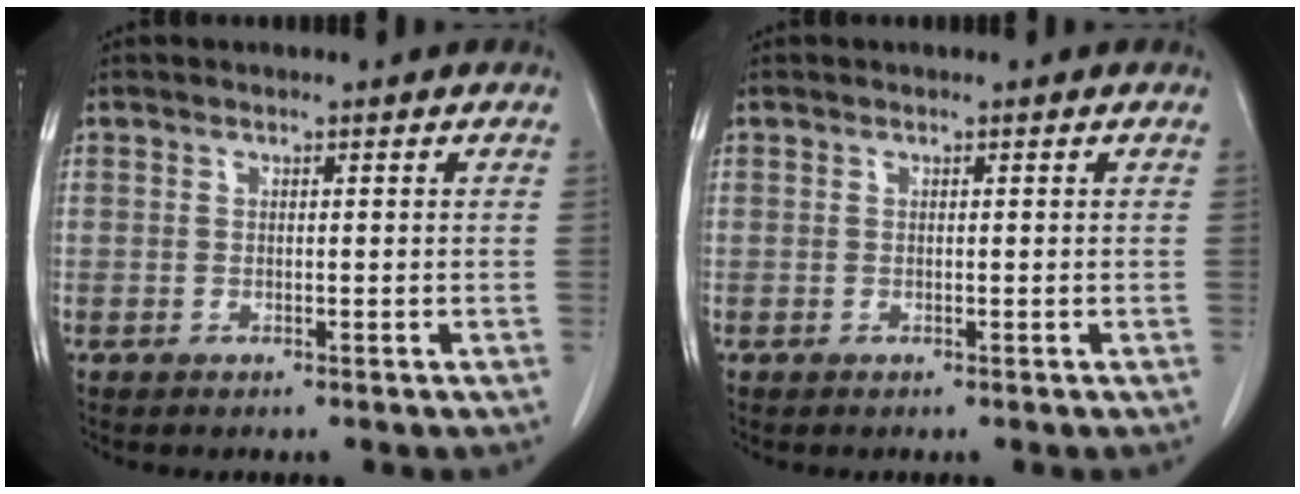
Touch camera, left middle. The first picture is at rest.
{"total": 0.0}